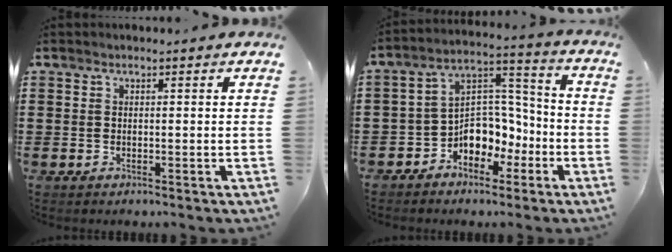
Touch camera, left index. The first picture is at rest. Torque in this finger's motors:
{"motor_torque": [0.66, 0.43, 0.42, 0.11]}